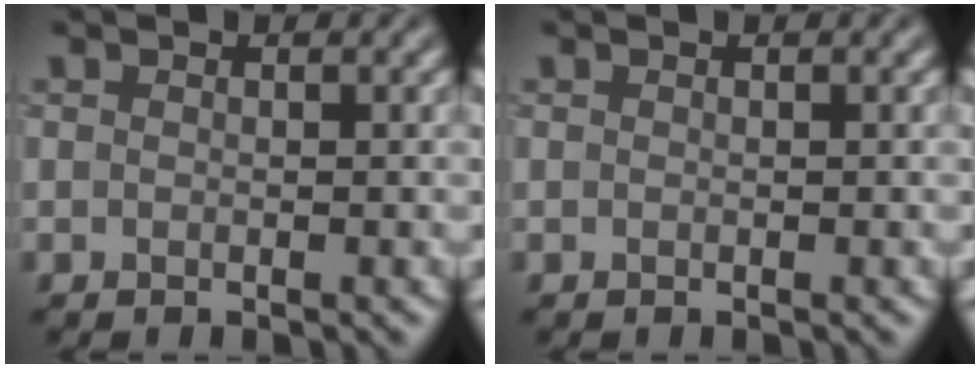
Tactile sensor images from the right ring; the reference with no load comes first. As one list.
[{"total": 0.0}]